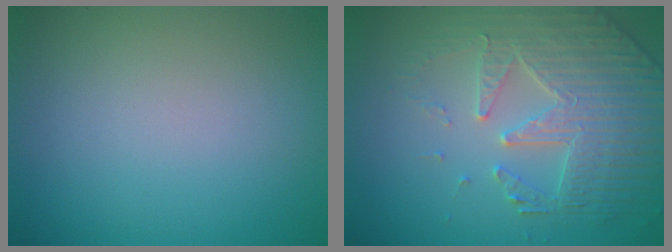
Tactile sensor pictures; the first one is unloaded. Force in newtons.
{"total": 4.9, "press": 4.7, "slide": 1.5}